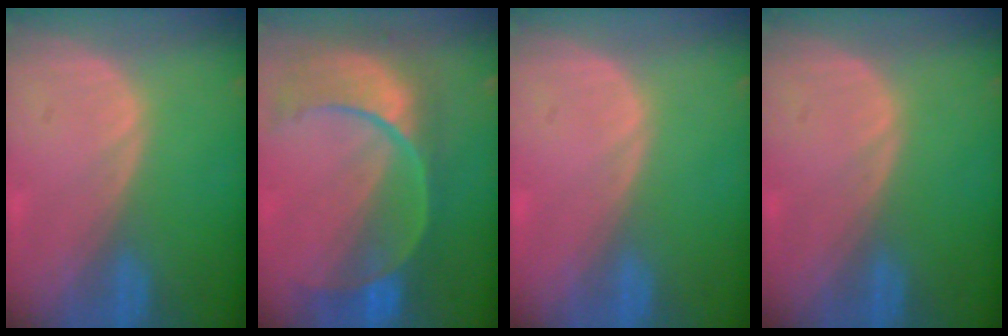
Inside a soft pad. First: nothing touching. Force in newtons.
{"total": 11.2, "press": 9.3, "slide": 6.1}
{"total": 0.0}
{"total": 0.0}